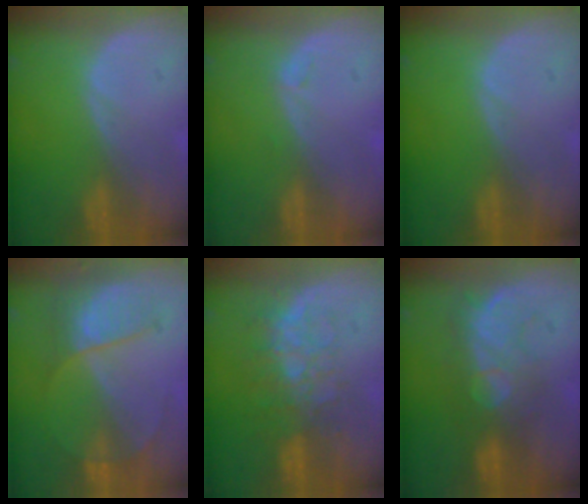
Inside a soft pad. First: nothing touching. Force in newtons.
{"total": 0.6, "press": 0.6, "slide": 0.2}
{"total": 0.0}
{"total": 7.3, "press": 6.2, "slide": 3.8}
{"total": 8.2, "press": 7.0, "slide": 4.1}
{"total": 8.2, "press": 7.9, "slide": 2.3}